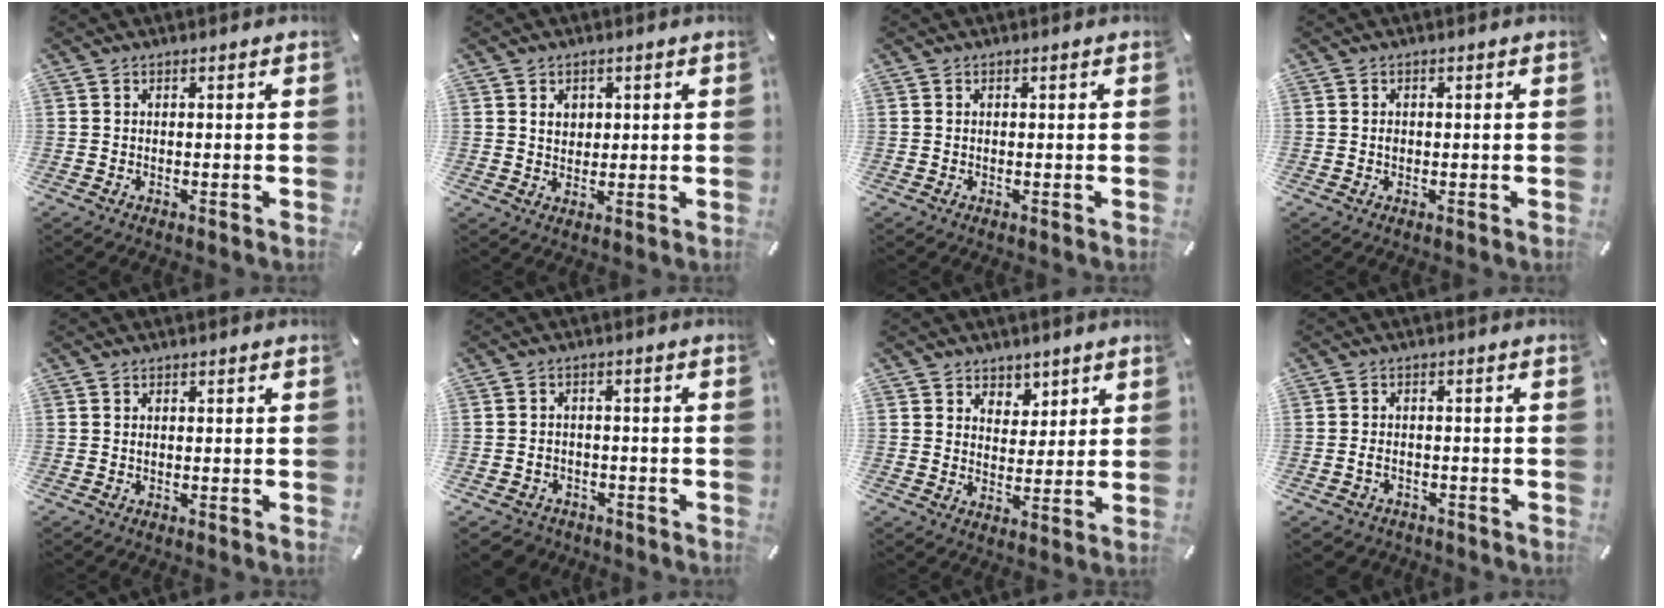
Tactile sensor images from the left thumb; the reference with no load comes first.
{"total": 3.4, "force": [1.0, 3.1, 0.9], "torque": [-0.012, -0.001, 0.014]}
{"total": 0.0}
{"total": 0.7, "force": [-0.1, 0.5, 0.4], "torque": [-0.008, 0.001, -0.003]}
{"total": 0.0}
{"total": 3.9, "force": [-2.6, 2.8, 0.7], "torque": [-0.019, 0.012, -0.053]}
{"total": 5.3, "force": [3.4, 4.0, -0.2], "torque": [0.014, -0.023, 0.058]}
{"total": 2.8, "force": [-1.5, 2.0, 1.1], "torque": [-0.026, 0.005, -0.032]}